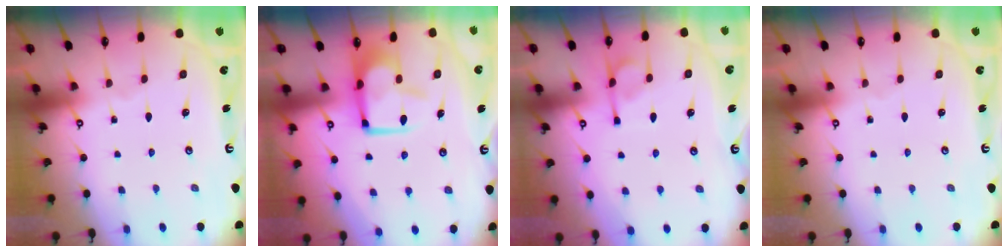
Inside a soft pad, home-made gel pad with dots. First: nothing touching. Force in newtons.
{"total": 9.7, "press": 9.6, "slide": 1.1}
{"total": 7.2, "press": 7.1, "slide": 0.9}
{"total": 0.0}